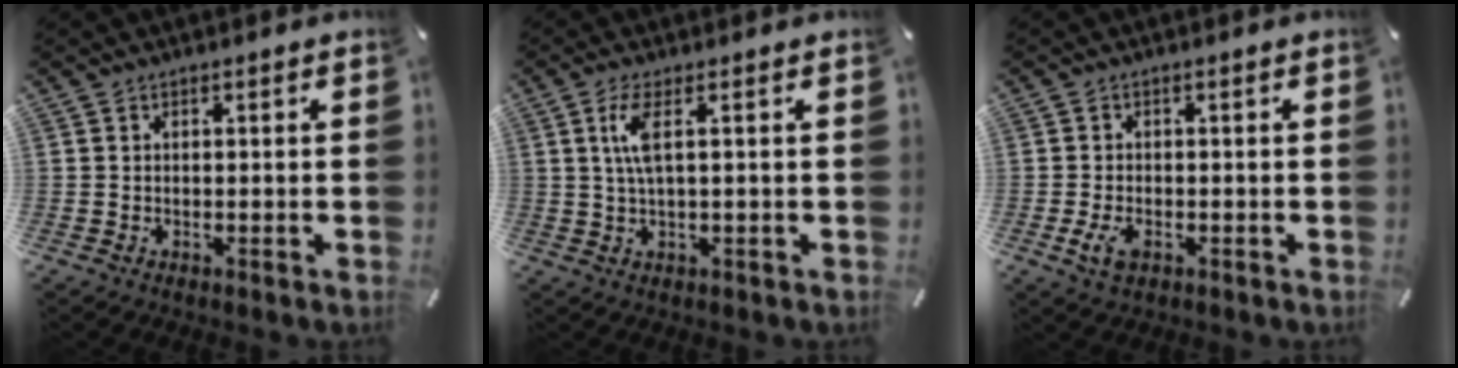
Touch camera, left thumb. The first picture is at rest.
{"total": 5.7, "force": [1.2, 1.2, 5.5], "torque": [-0.115, -0.002, 0.015]}
{"total": 3.5, "force": [-1.2, 2.1, 2.5], "torque": [-0.063, -0.002, -0.025]}